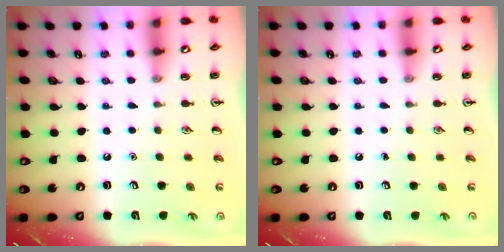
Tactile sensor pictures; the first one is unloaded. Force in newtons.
{"total": 0.0}